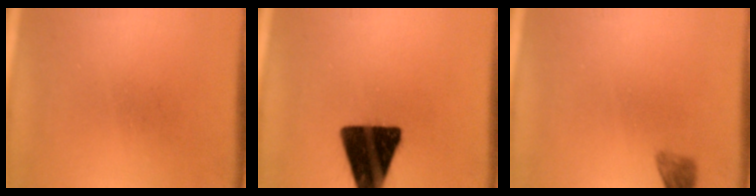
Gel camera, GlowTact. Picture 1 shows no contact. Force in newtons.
{"total": 18.0}
{"total": 2.1}